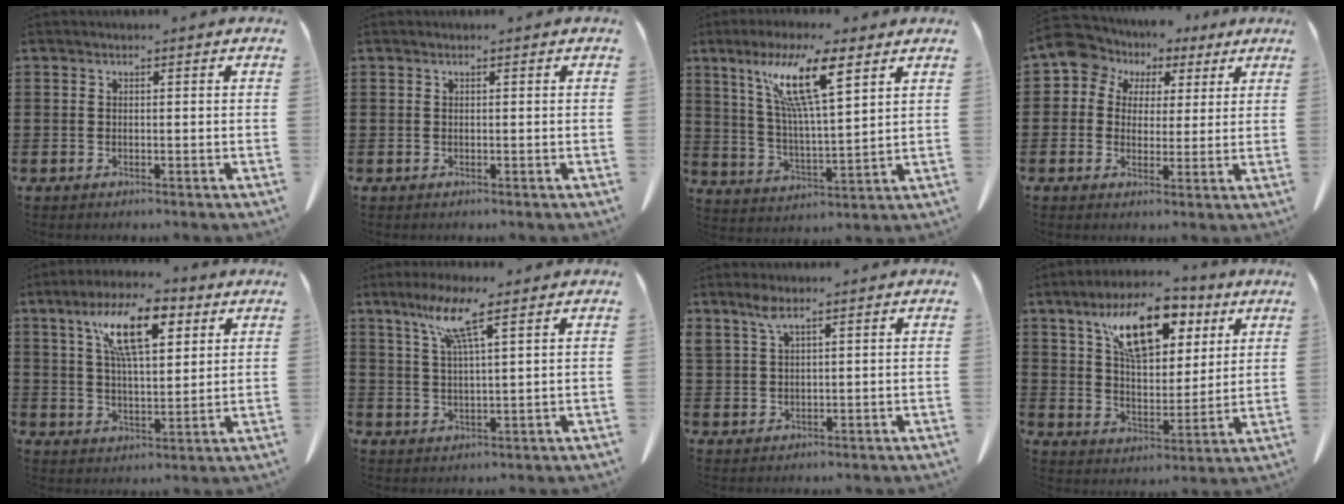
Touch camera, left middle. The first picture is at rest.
{"total": 0.0}
{"total": 11.5, "force": [7.0, 1.7, 9.0], "torque": [-0.190, -0.012, 0.118]}
{"total": 5.9, "force": [3.0, 5.0, 0.8], "torque": [-0.052, -0.005, 0.051]}
{"total": 12.8, "force": [6.8, 4.5, 9.9], "torque": [-0.187, -0.003, 0.116]}
{"total": 7.7, "force": [4.7, 0.1, 6.1], "torque": [-0.131, 0.003, 0.080]}
{"total": 2.8, "force": [2.1, 0.7, 1.7], "torque": [-0.039, 0.003, 0.039]}
{"total": 13.5, "force": [7.4, 5.8, 9.7], "torque": [-0.180, -0.002, 0.128]}